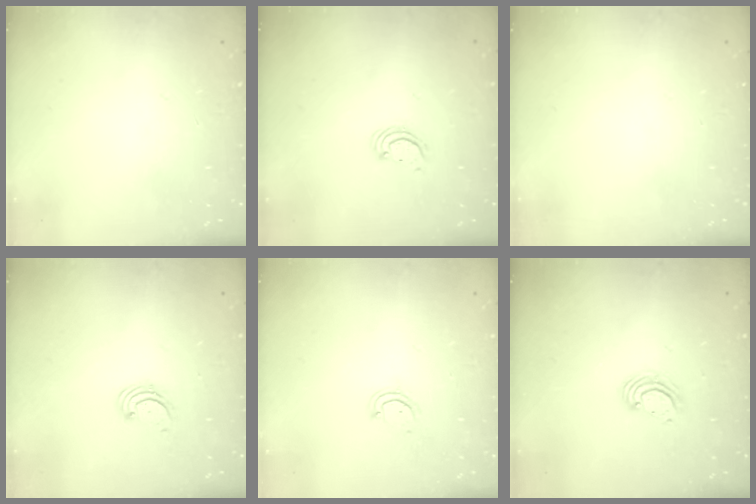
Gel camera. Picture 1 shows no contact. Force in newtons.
{"total": 2.2, "press": 2.2, "slide": 0.2}
{"total": 0.0}
{"total": 1.7, "press": 1.7, "slide": 0.2}
{"total": 3.6, "press": 3.6, "slide": 0.2}
{"total": 3.5, "press": 3.5, "slide": 0.2}